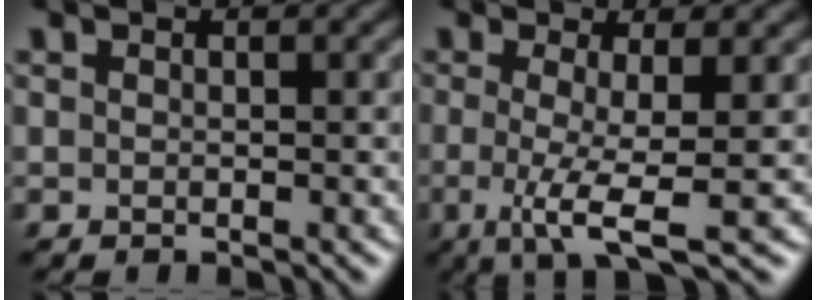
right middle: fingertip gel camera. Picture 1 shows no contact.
{"total": 5.0, "force": [-0.6, 1.0, 4.9], "torque": [-0.087, -0.013, -0.013]}